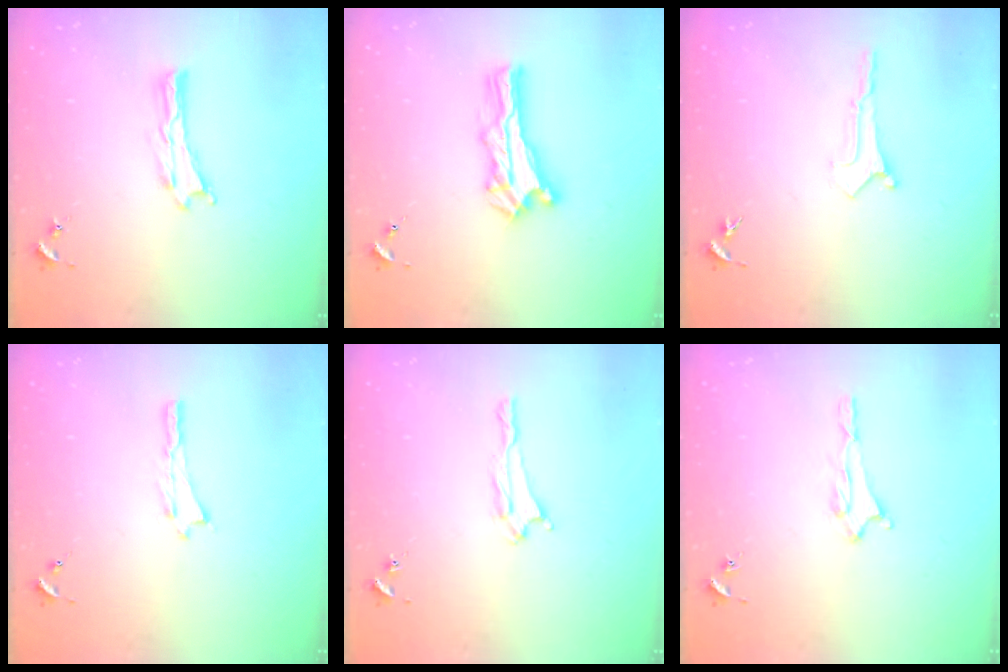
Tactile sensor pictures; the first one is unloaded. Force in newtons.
{"total": 3.2, "press": 3.2, "slide": 0.3}
{"total": 0.0}
{"total": 0.0}
{"total": 1.7, "press": 1.7, "slide": 0.3}
{"total": 1.6, "press": 1.6, "slide": 0.2}